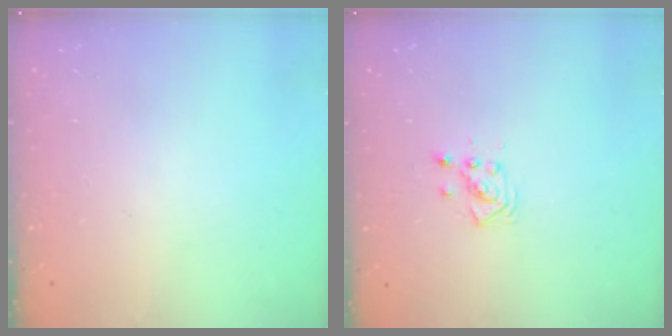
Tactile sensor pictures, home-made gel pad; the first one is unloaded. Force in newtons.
{"total": 3.3, "press": 3.3, "slide": 0.4}